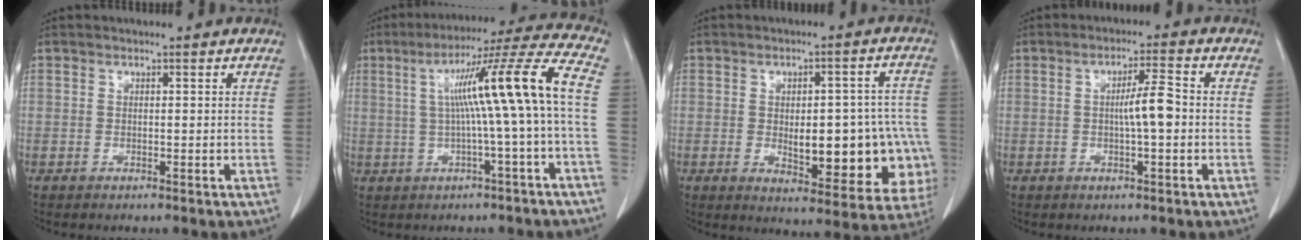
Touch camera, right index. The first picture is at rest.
{"total": 13.7, "force": [0.4, -1.6, 13.6], "torque": [-0.203, 0.027, 0.006]}
{"total": 16.9, "force": [-3.1, 7.1, 15.0], "torque": [-0.138, 0.028, -0.012]}
{"total": 4.8, "force": [-0.2, 0.4, 4.8], "torque": [-0.079, 0.009, -0.002]}